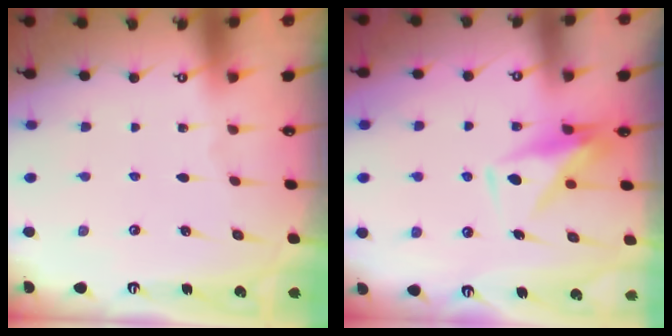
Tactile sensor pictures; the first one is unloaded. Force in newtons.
{"total": 8.9, "press": 8.8, "slide": 0.9}